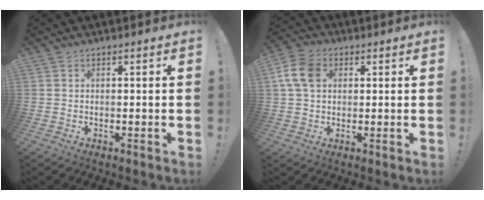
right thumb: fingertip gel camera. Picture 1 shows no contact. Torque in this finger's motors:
{"motor_torque": [1.09, 1.10, 0.31, -0.27, 0.01]}